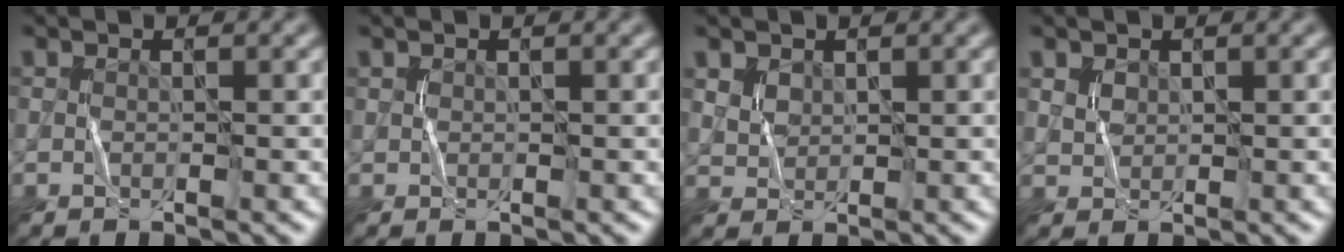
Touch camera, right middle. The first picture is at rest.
{"total": 0.0}
{"total": 1.8, "force": [1.0, 1.3, 0.6], "torque": [-0.020, -0.008, 0.033]}
{"total": 1.3, "force": [0.7, 1.0, 0.5], "torque": [-0.010, -0.001, 0.019]}